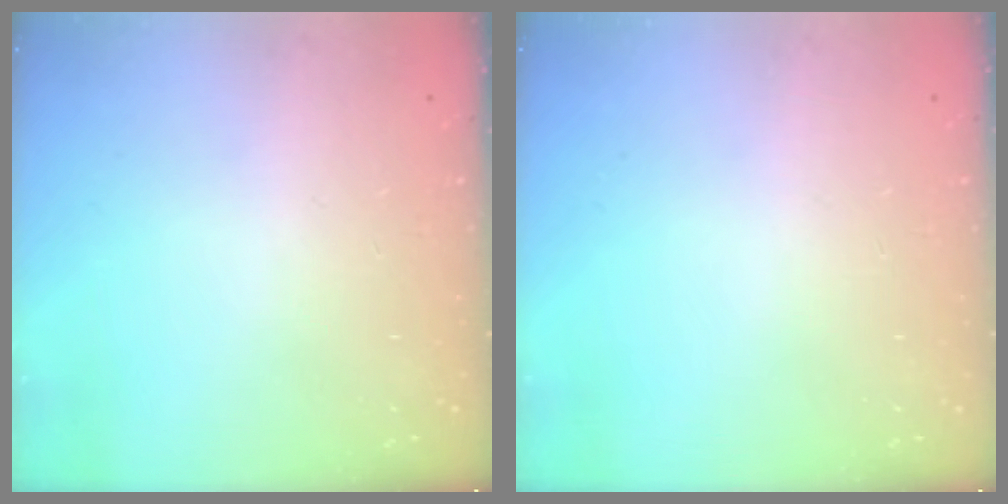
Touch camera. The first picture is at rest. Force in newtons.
{"total": 0.0}